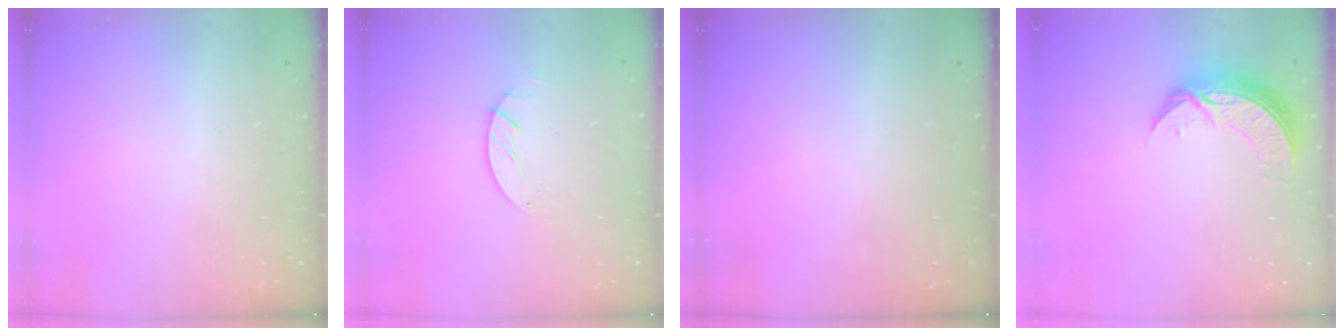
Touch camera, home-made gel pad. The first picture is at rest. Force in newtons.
{"total": 1.4, "press": 1.4, "slide": 0.2}
{"total": 0.0}
{"total": 8.0, "press": 8.0, "slide": 0.7}